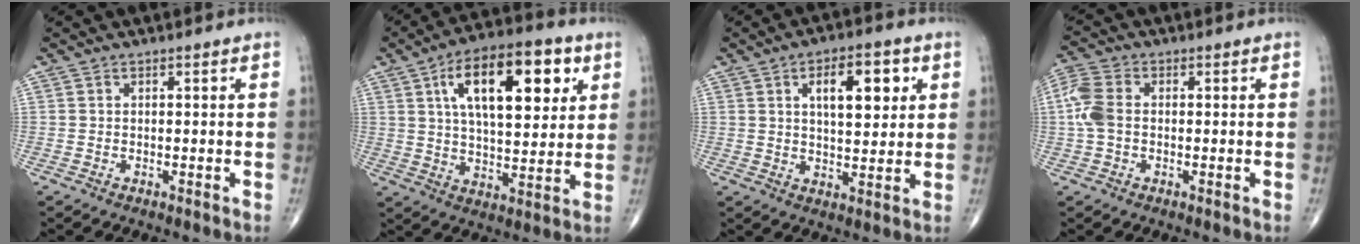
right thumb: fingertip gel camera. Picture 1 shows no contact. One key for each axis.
{"total": 19.2, "fx": 6.9, "fy": 8.6, "fz": 15.7, "tx": -0.214, "ty": -0.011, "tz": 0.107}
{"total": 12.5, "fx": 4.2, "fy": 5.8, "fz": 10.2, "tx": -0.117, "ty": -0.009, "tz": 0.062}
{"total": 6.3, "fx": 0.0, "fy": 4.2, "fz": 4.7, "tx": -0.124, "ty": 0.015, "tz": -0.006}